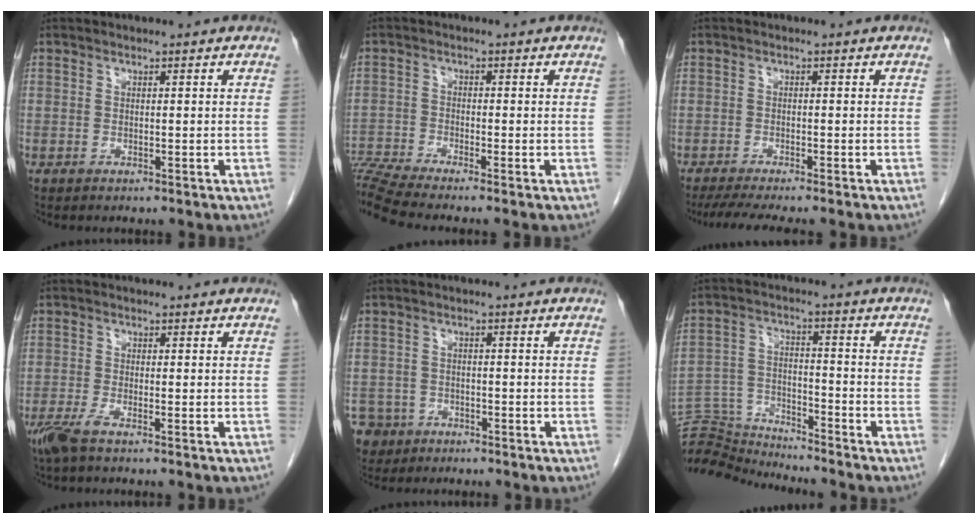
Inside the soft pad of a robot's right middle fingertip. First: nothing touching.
{"total": 7.0, "force": [-6.3, -1.7, 2.6], "torque": [-0.058, -0.008, -0.118]}
{"total": 6.0, "force": [-5.0, -0.3, 3.3], "torque": [-0.047, -0.016, -0.081]}
{"total": 2.6, "force": [-1.7, 0.4, 1.9], "torque": [-0.044, -0.007, -0.036]}
{"total": 6.4, "force": [-4.1, 4.9, 0.7], "torque": [-0.026, 0.002, -0.069]}
{"total": 10.8, "force": [-10.8, -0.3, -0.1], "torque": [-0.001, 0.021, -0.201]}